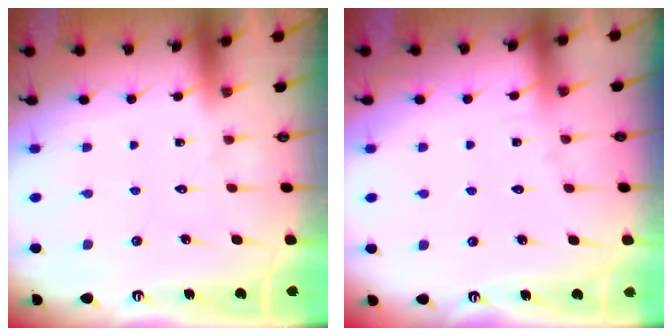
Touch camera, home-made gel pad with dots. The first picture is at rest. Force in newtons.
{"total": 2.6, "press": 2.6, "slide": 0.3}